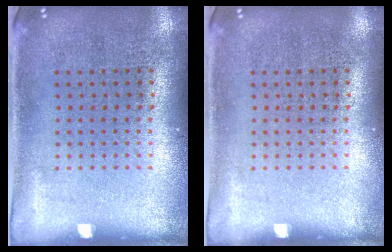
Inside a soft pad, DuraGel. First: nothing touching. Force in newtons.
{"total": 0.0}